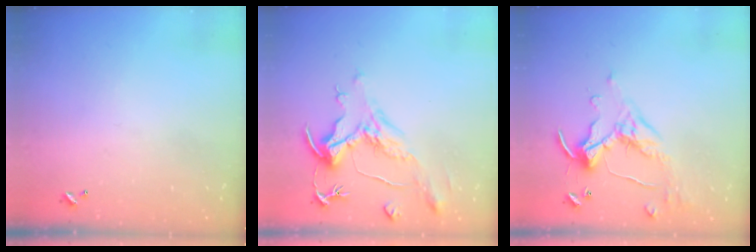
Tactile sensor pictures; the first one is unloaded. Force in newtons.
{"total": 1.9, "press": 1.4, "slide": 1.2}
{"total": 1.5, "press": 1.5, "slide": 0.2}